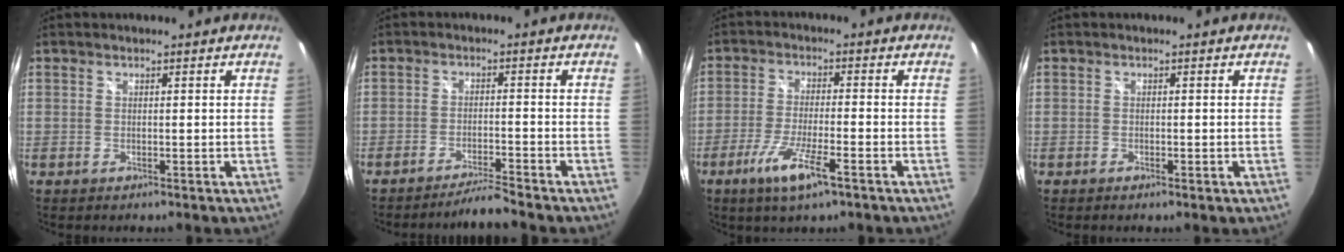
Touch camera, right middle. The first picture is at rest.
{"total": 4.7, "force": [-4.4, -0.8, 1.2], "torque": [-0.042, -0.003, -0.079]}
{"total": 9.8, "force": [-5.7, 1.2, 7.9], "torque": [-0.170, -0.019, -0.106]}
{"total": 0.9, "force": [-0.5, 0.2, 0.7], "torque": [-0.009, 0.000, -0.009]}